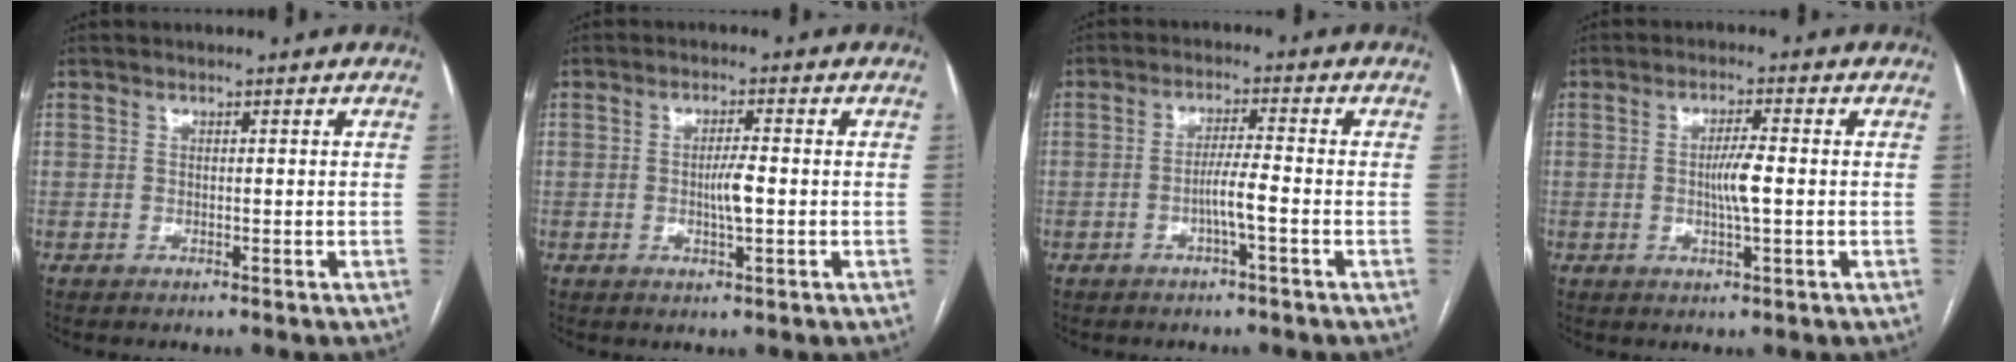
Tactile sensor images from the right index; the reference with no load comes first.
{"total": 3.4, "force": [-0.4, 0.4, 3.4], "torque": [-0.061, -0.002, -0.006]}
{"total": 4.0, "force": [-1.5, -0.3, 3.7], "torque": [-0.069, 0.004, -0.028]}
{"total": 4.2, "force": [-0.3, 0.3, 4.2], "torque": [-0.078, -0.003, -0.005]}